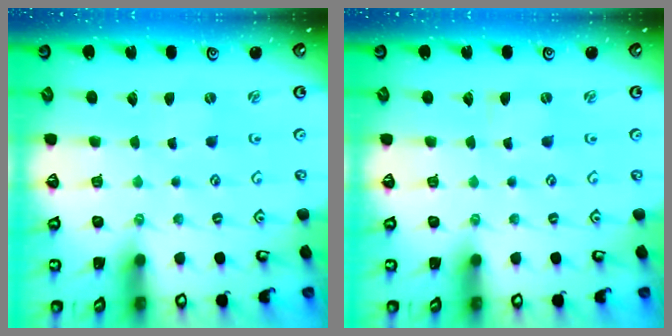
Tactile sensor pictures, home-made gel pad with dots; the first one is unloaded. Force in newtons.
{"total": 0.0}